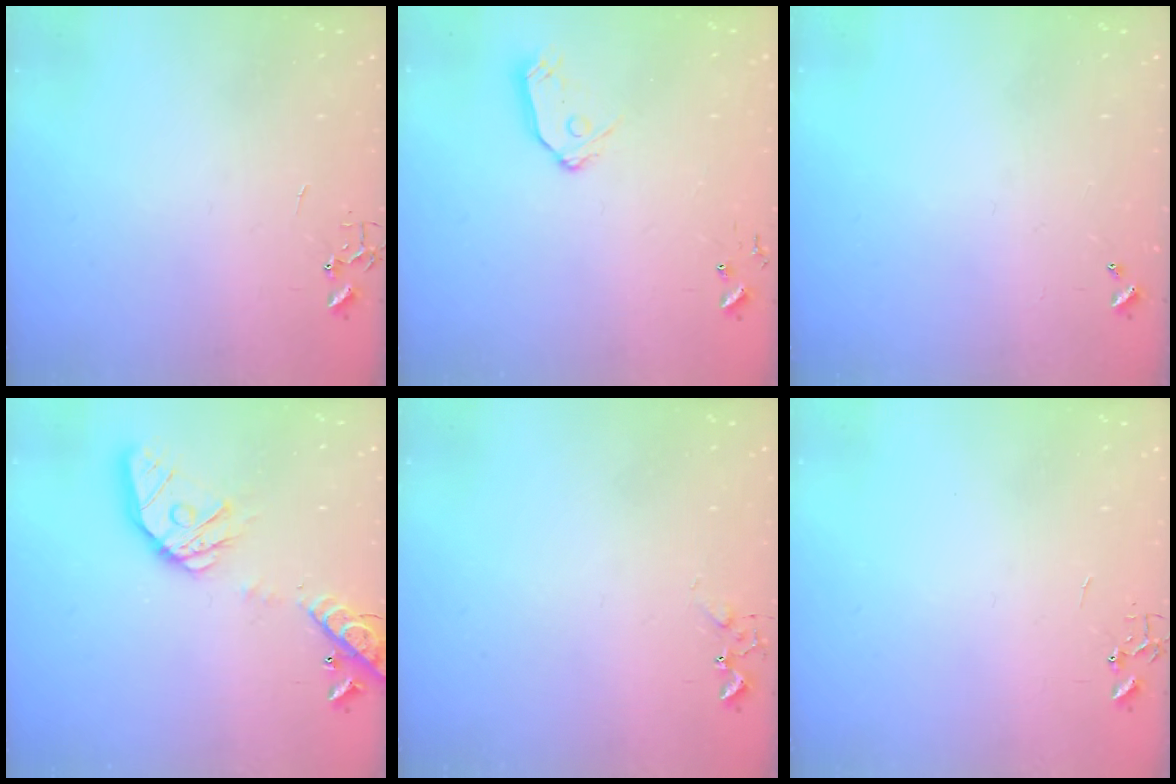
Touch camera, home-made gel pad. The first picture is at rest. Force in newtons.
{"total": 8.0, "press": 8.0, "slide": 0.5}
{"total": 0.0}
{"total": 16.7, "press": 16.5, "slide": 2.5}
{"total": 5.2, "press": 5.2, "slide": 0.6}
{"total": 0.0}